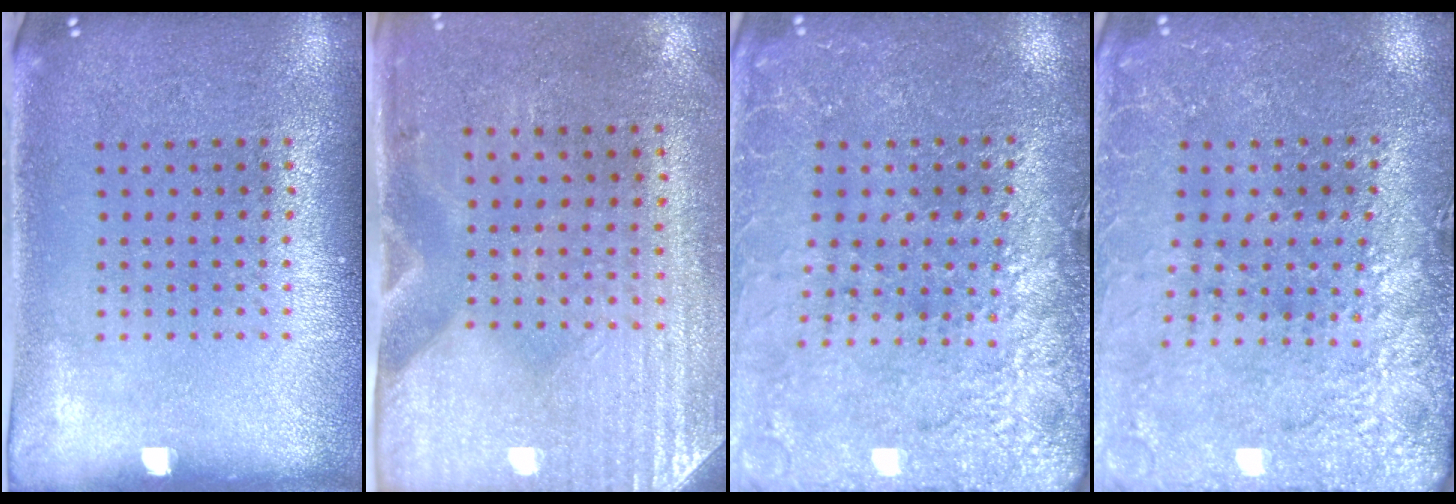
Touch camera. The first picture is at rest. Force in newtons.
{"total": 3.0, "press": 2.6, "slide": 1.5}
{"total": 2.9, "press": 2.9, "slide": 0.3}
{"total": 2.9, "press": 2.9, "slide": 0.3}